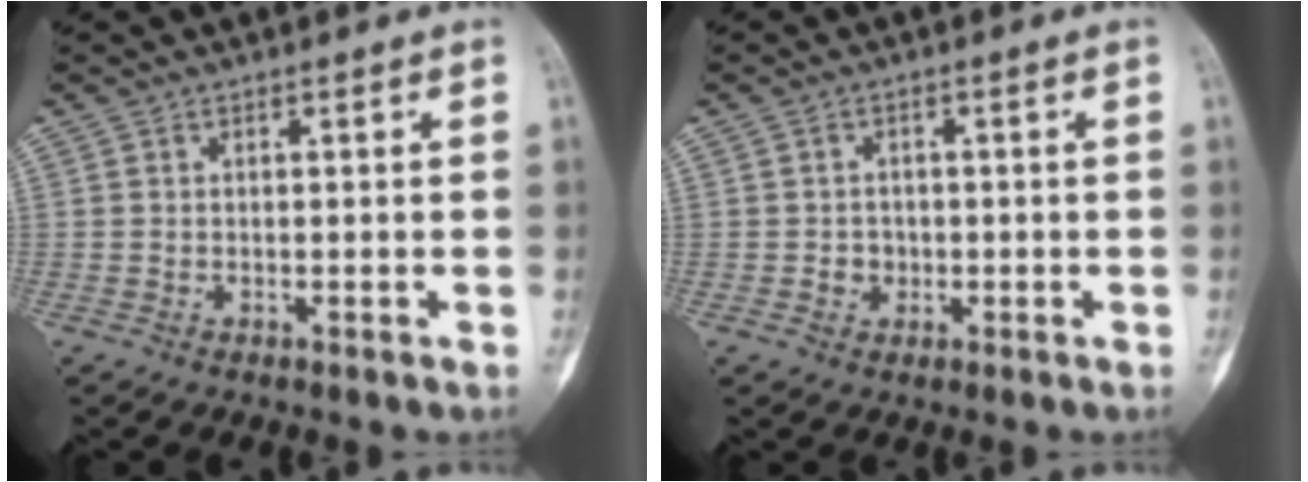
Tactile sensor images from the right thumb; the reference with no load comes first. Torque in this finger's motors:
{"motor_torque": [0.40, 0.37, 0.15, 0.07, 0.03]}